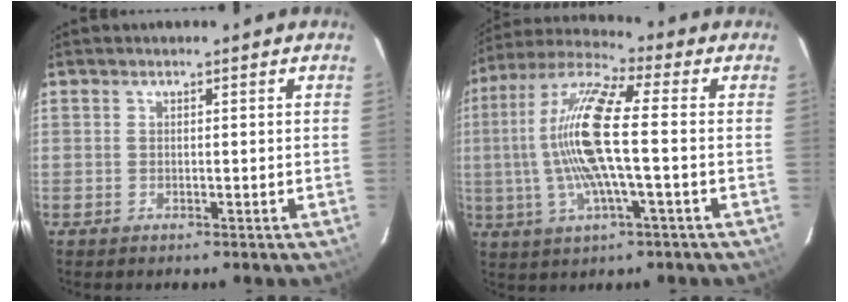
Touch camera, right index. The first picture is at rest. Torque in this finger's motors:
{"motor_torque": [2.14, 0.00, 1.05, 0.21]}